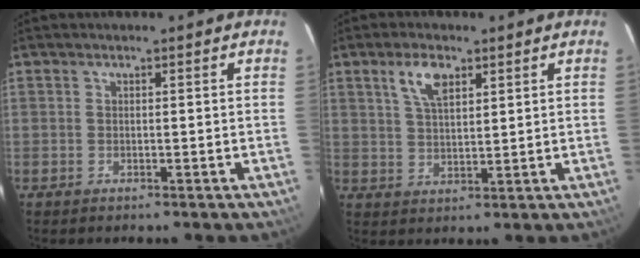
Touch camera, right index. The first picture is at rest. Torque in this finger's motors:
{"motor_torque": [0.57, 0.51, 0.23, 0.06]}